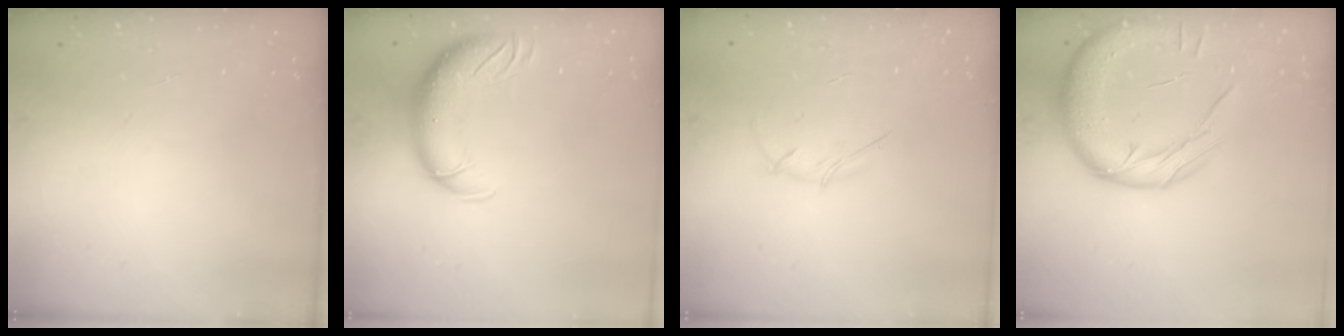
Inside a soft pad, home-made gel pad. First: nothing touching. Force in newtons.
{"total": 12.4, "press": 11.9, "slide": 3.6}
{"total": 3.3, "press": 3.1, "slide": 0.9}
{"total": 16.3, "press": 16.1, "slide": 2.0}